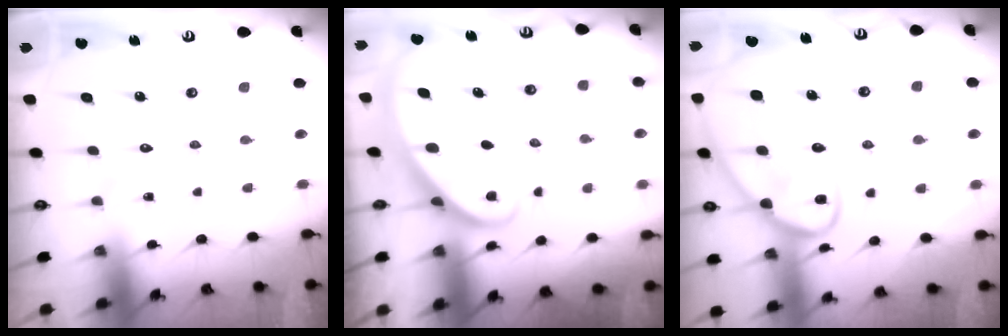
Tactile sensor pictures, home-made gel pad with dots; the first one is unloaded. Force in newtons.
{"total": 2.3, "press": 2.3, "slide": 0.1}
{"total": 14.6, "press": 14.6, "slide": 1.1}